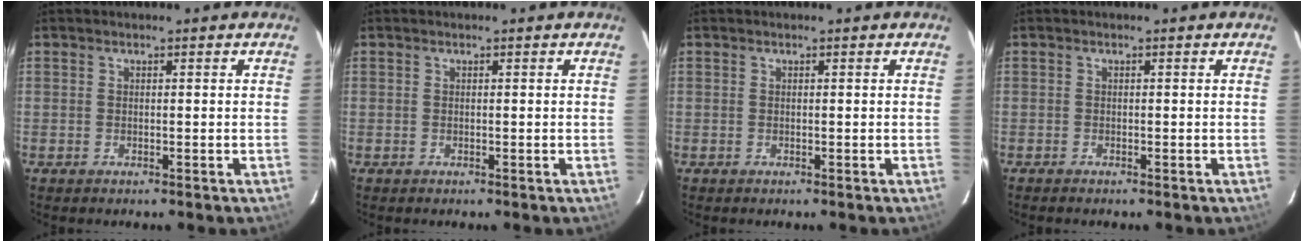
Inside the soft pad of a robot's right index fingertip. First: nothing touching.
{"total": 0.0}
{"total": 0.0}
{"total": 0.7, "force": [-0.6, 0.2, 0.1], "torque": [-0.006, -0.002, -0.012]}